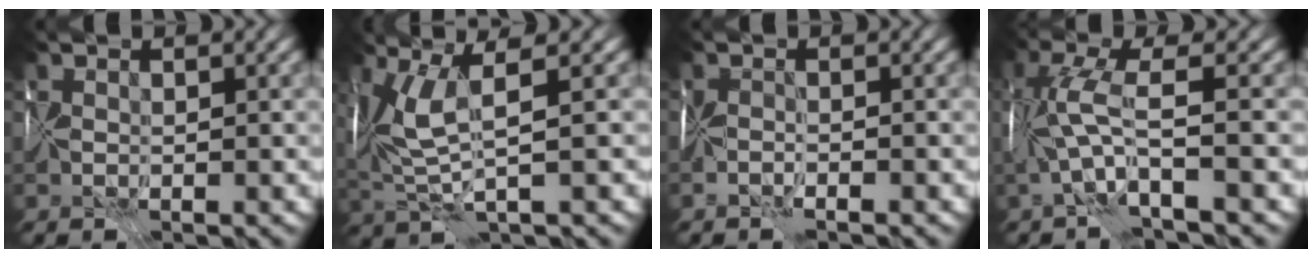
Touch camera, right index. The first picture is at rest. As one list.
[{"total": 5.8, "force": [1.6, 1.6, 5.3], "torque": [-0.143, 0.007, 0.035]}, {"total": 1.6, "force": [-1.4, 0.3, 0.7], "torque": [-0.017, -0.001, -0.037]}, {"total": 4.8, "force": [-1.4, 0.6, 4.5], "torque": [-0.107, 0.010, -0.039]}]